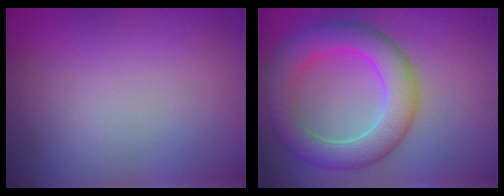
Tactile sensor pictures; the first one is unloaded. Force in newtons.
{"total": 5.7, "press": 5.7, "slide": 0.5}